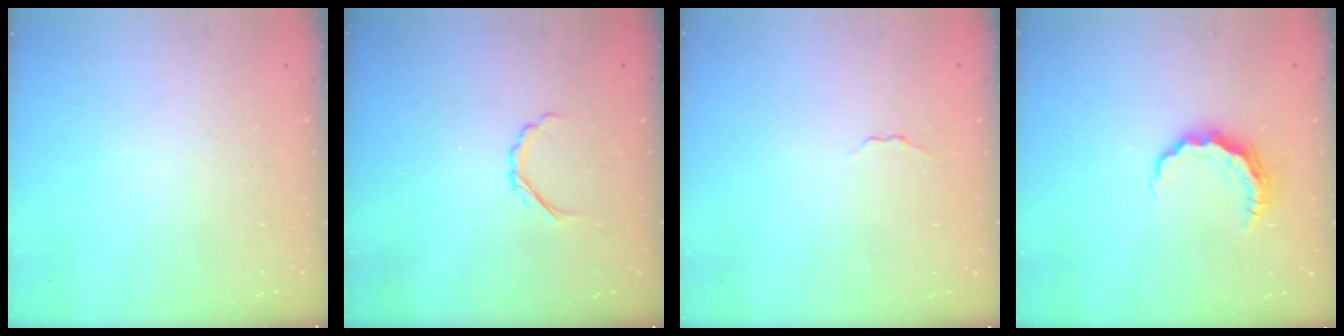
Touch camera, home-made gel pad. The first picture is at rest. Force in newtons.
{"total": 3.1, "press": 3.0, "slide": 0.8}
{"total": 1.6, "press": 1.5, "slide": 0.5}
{"total": 7.2, "press": 7.2, "slide": 0.2}